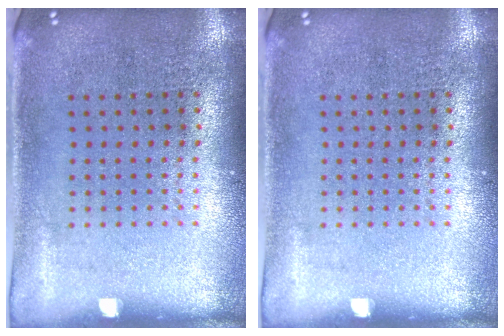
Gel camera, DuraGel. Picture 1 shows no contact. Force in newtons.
{"total": 0.0}